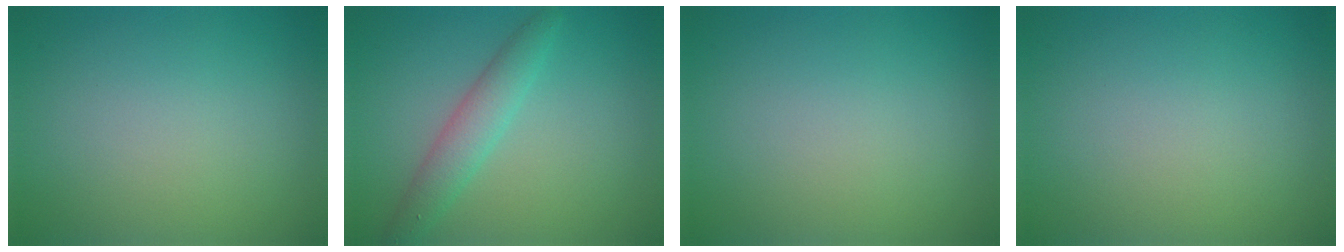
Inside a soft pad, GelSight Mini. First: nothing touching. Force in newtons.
{"total": 3.0, "press": 3.0, "slide": 0.2}
{"total": 0.0}
{"total": 0.0}